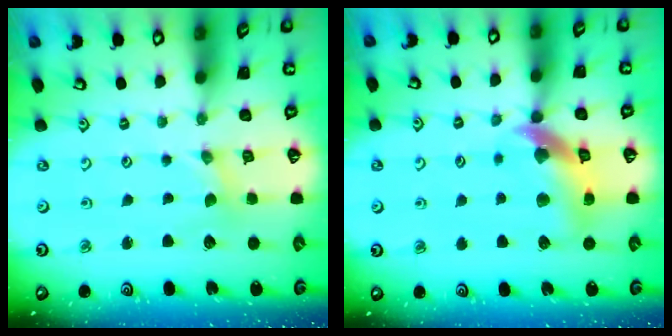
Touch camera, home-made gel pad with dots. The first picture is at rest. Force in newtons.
{"total": 12.4, "press": 12.3, "slide": 1.7}